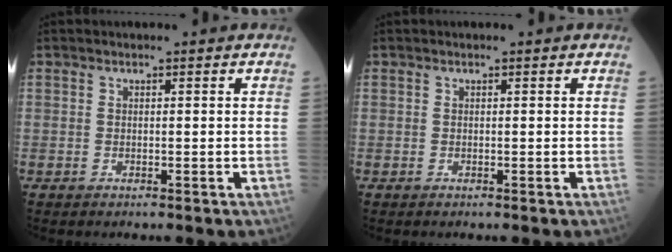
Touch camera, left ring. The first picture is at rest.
{"total": 0.0}